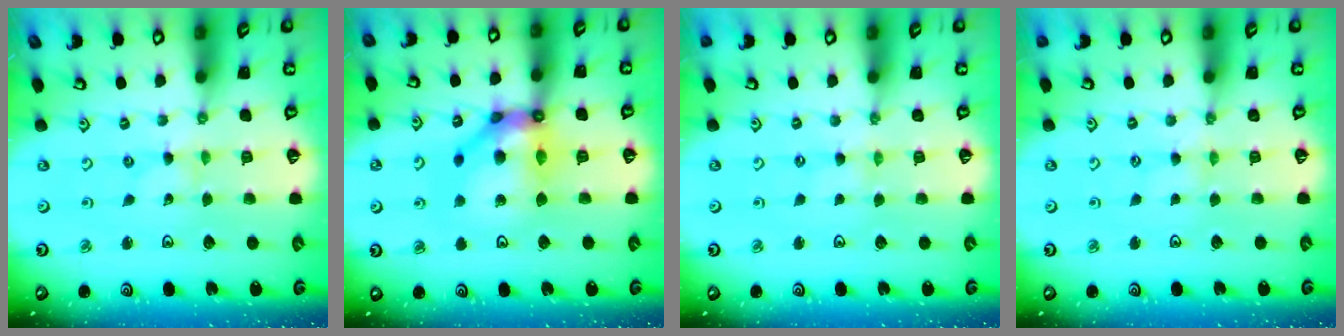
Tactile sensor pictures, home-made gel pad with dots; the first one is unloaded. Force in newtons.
{"total": 14.4, "press": 14.2, "slide": 2.8}
{"total": 1.1, "press": 1.1, "slide": 0.2}
{"total": 1.9, "press": 1.8, "slide": 0.3}